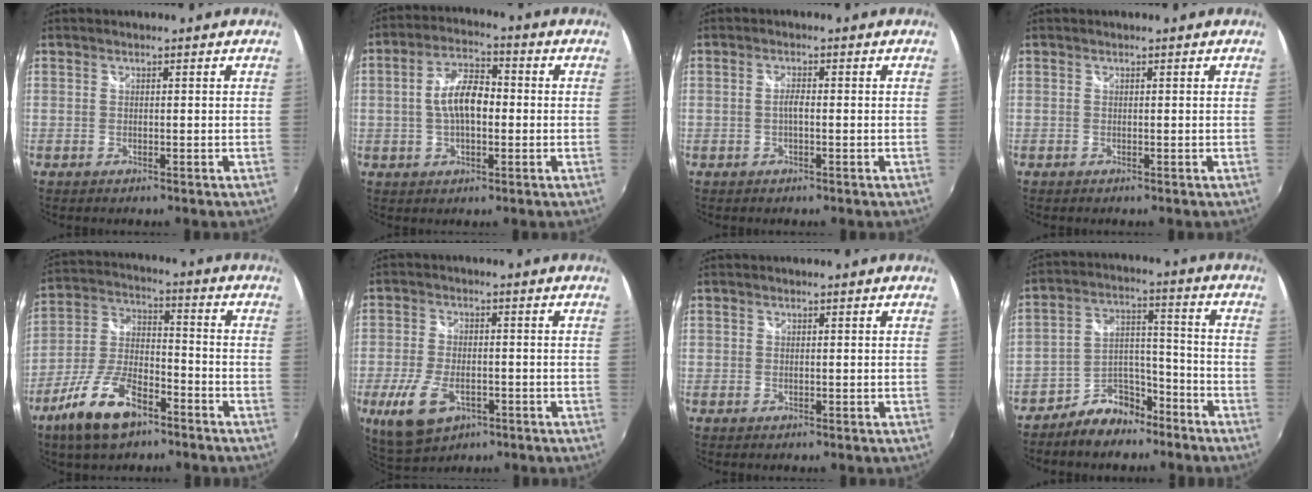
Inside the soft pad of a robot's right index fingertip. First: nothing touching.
{"total": 8.4, "force": [-0.5, 4.2, 7.3], "torque": [-0.139, 0.016, -0.007]}
{"total": 1.6, "force": [-0.3, 0.4, 1.5], "torque": [-0.029, 0.003, -0.008]}
{"total": 0.0}
{"total": 14.0, "force": [-8.7, 5.7, 9.4], "torque": [-0.201, -0.006, -0.161]}
{"total": 10.6, "force": [-4.5, 5.7, 7.7], "torque": [-0.177, -0.020, -0.074]}
{"total": 0.0}
{"total": 9.4, "force": [-7.3, 4.9, 3.4], "torque": [-0.062, 0.041, -0.121]}